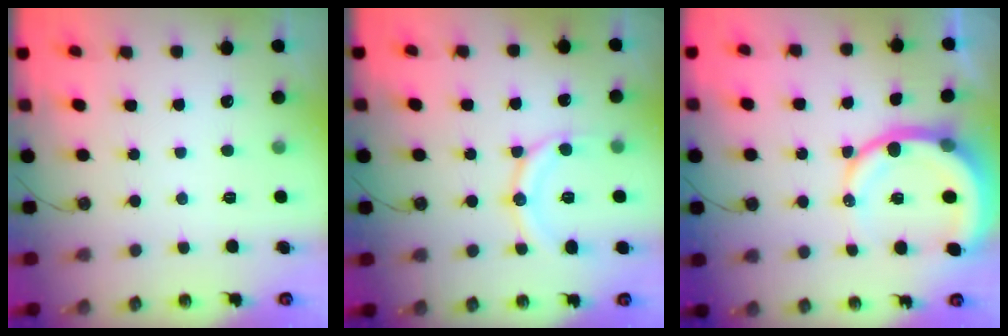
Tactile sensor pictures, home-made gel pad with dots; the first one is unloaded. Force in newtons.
{"total": 12.2, "press": 12.1, "slide": 0.9}
{"total": 13.2, "press": 13.1, "slide": 1.7}